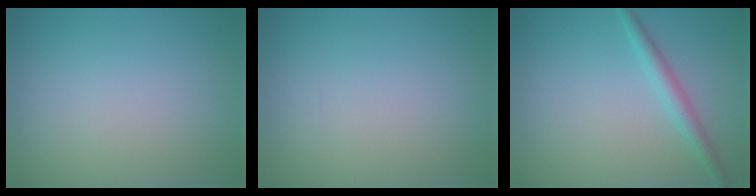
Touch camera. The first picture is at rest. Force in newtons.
{"total": 0.0}
{"total": 2.1, "press": 2.1, "slide": 0.1}